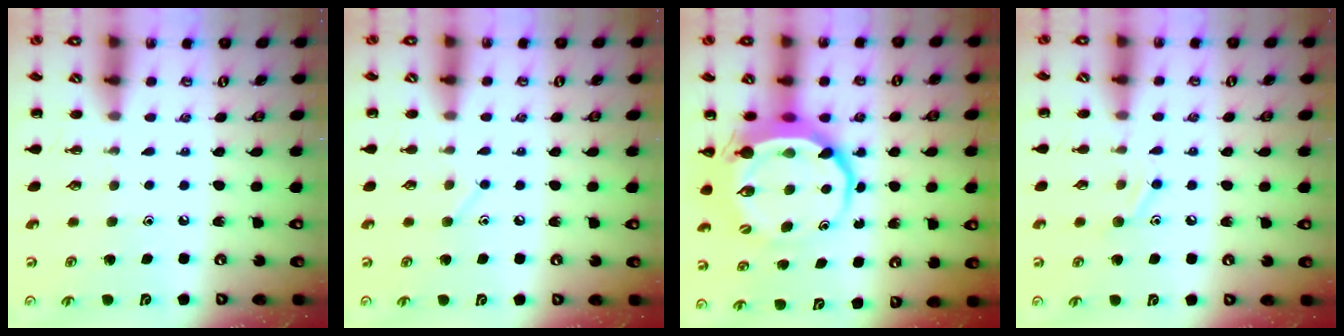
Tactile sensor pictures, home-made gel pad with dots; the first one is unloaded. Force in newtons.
{"total": 6.0, "press": 5.9, "slide": 1.3}
{"total": 9.3, "press": 9.0, "slide": 2.5}
{"total": 7.6, "press": 7.5, "slide": 1.4}